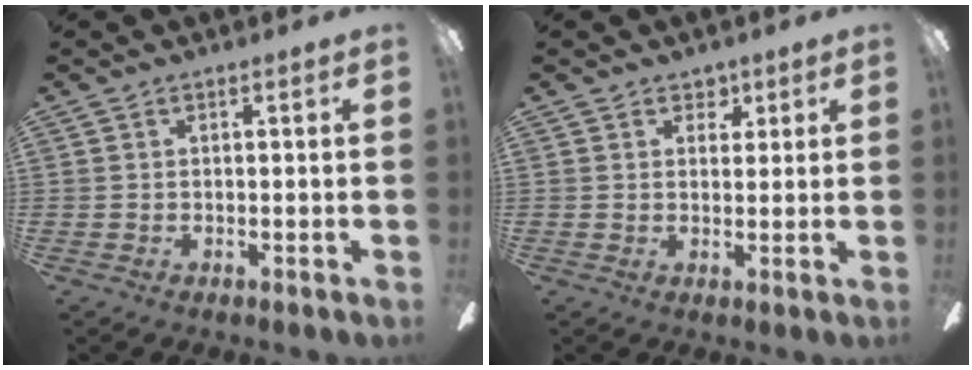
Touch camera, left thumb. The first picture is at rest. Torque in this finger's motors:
{"motor_torque": [-0.24, -0.20, -0.15, -0.20, 0.06]}